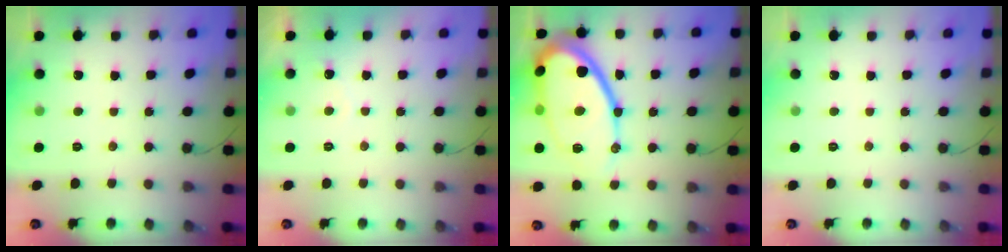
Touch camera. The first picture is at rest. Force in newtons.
{"total": 2.5, "press": 2.5, "slide": 0.1}
{"total": 23.3, "press": 23.2, "slide": 2.3}
{"total": 0.0}